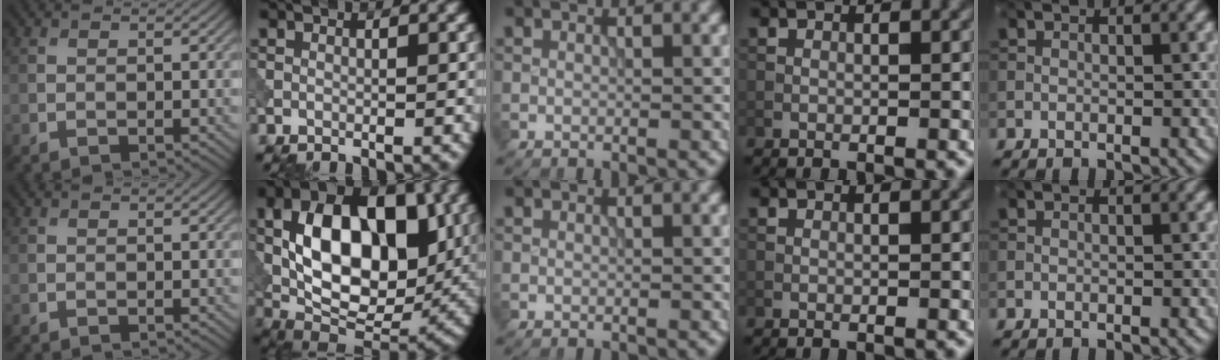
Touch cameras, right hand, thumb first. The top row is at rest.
{"index": {"total": 11.9, "force": [1.6, 6.8, 9.6], "torque": [-0.145, 0.003, 0.024]}}